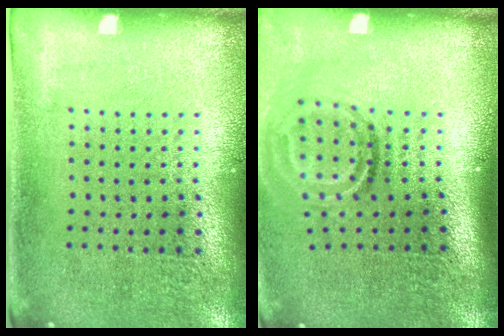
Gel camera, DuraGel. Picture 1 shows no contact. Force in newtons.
{"total": 1.9, "press": 1.2, "slide": 1.5}